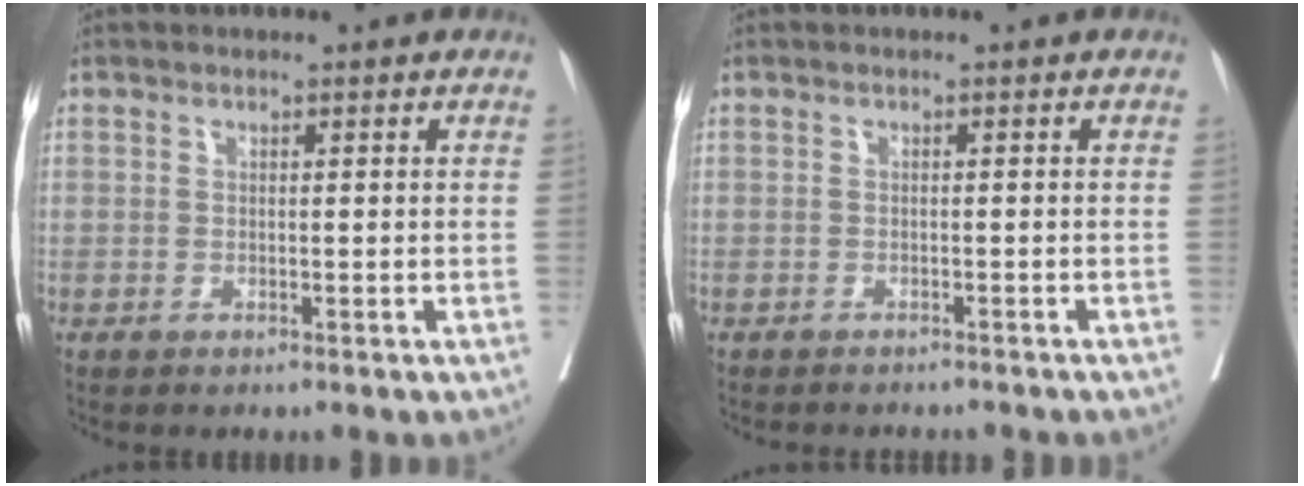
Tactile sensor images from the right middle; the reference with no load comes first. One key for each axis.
{"total": 4.1, "fx": -3.8, "fy": 0.8, "fz": 1.4, "tx": -0.014, "ty": -0.003, "tz": -0.042}